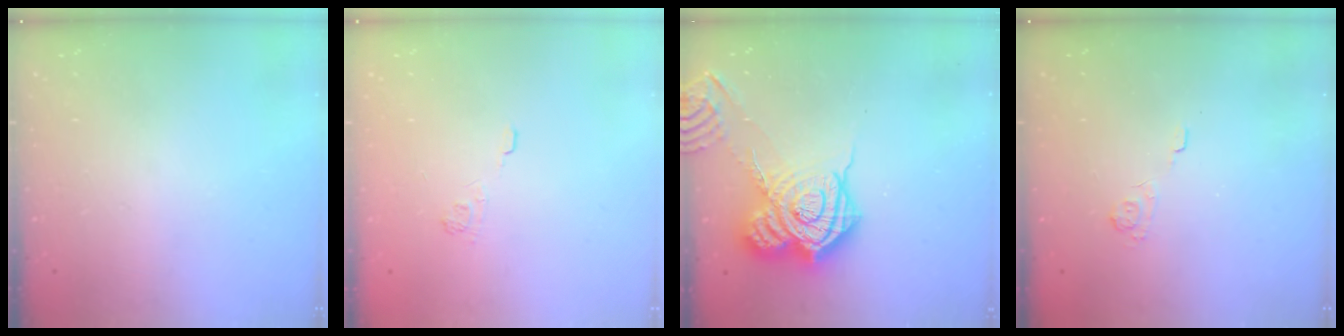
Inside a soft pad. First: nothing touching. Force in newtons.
{"total": 2.3, "press": 1.8, "slide": 1.3}
{"total": 18.8, "press": 18.7, "slide": 1.5}
{"total": 2.2, "press": 1.7, "slide": 1.4}